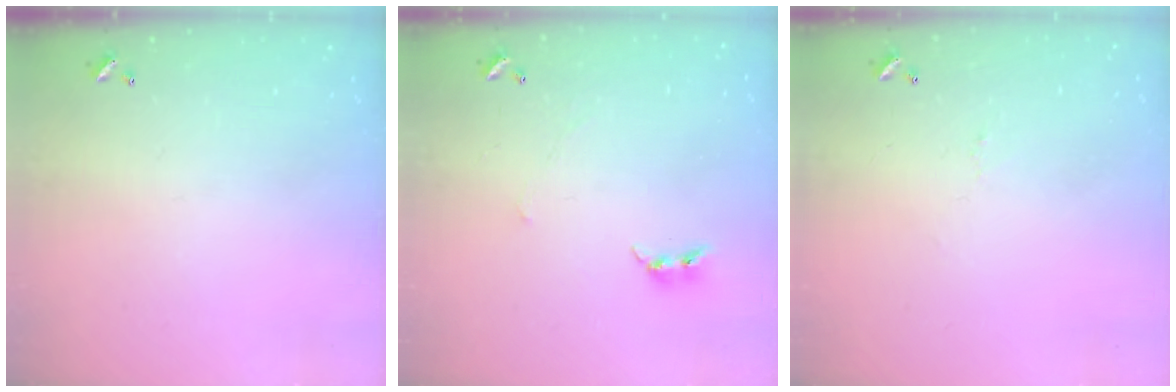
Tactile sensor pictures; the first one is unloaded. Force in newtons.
{"total": 2.4, "press": 2.3, "slide": 0.4}
{"total": 1.6, "press": 1.5, "slide": 0.5}